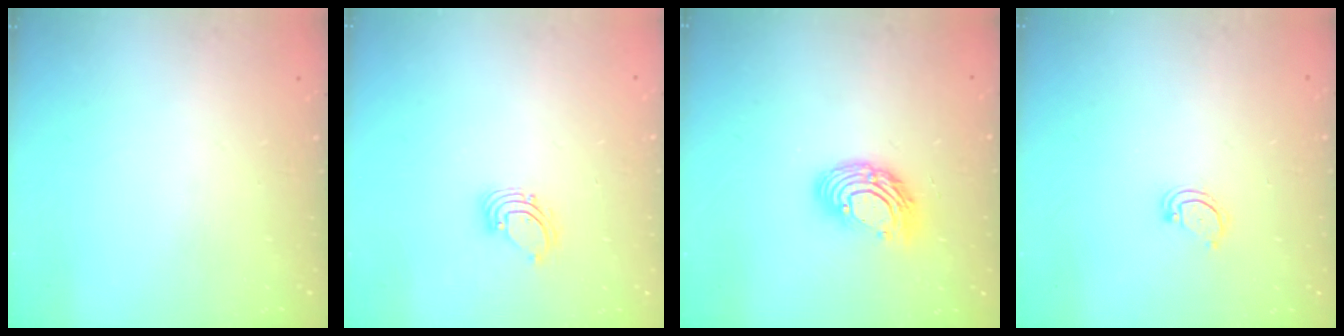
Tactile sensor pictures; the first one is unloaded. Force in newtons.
{"total": 2.6, "press": 2.6, "slide": 0.2}
{"total": 11.3, "press": 11.2, "slide": 1.1}
{"total": 2.5, "press": 2.5, "slide": 0.2}